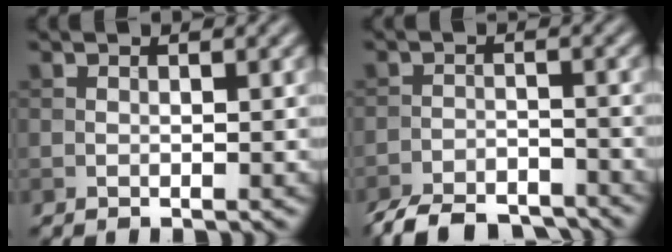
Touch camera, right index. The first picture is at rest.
{"total": 6.7, "force": [-6.0, 2.0, 2.4], "torque": [-0.040, -0.010, -0.108]}